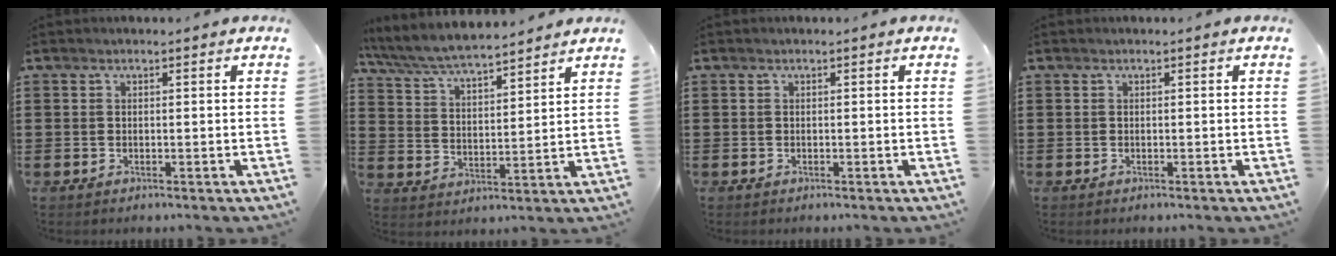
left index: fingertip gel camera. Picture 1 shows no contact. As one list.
[{"total": 6.7, "force": [6.3, 0.5, 2.2], "torque": [-0.068, -0.034, 0.110]}, {"total": 0.0}, {"total": 0.0}]